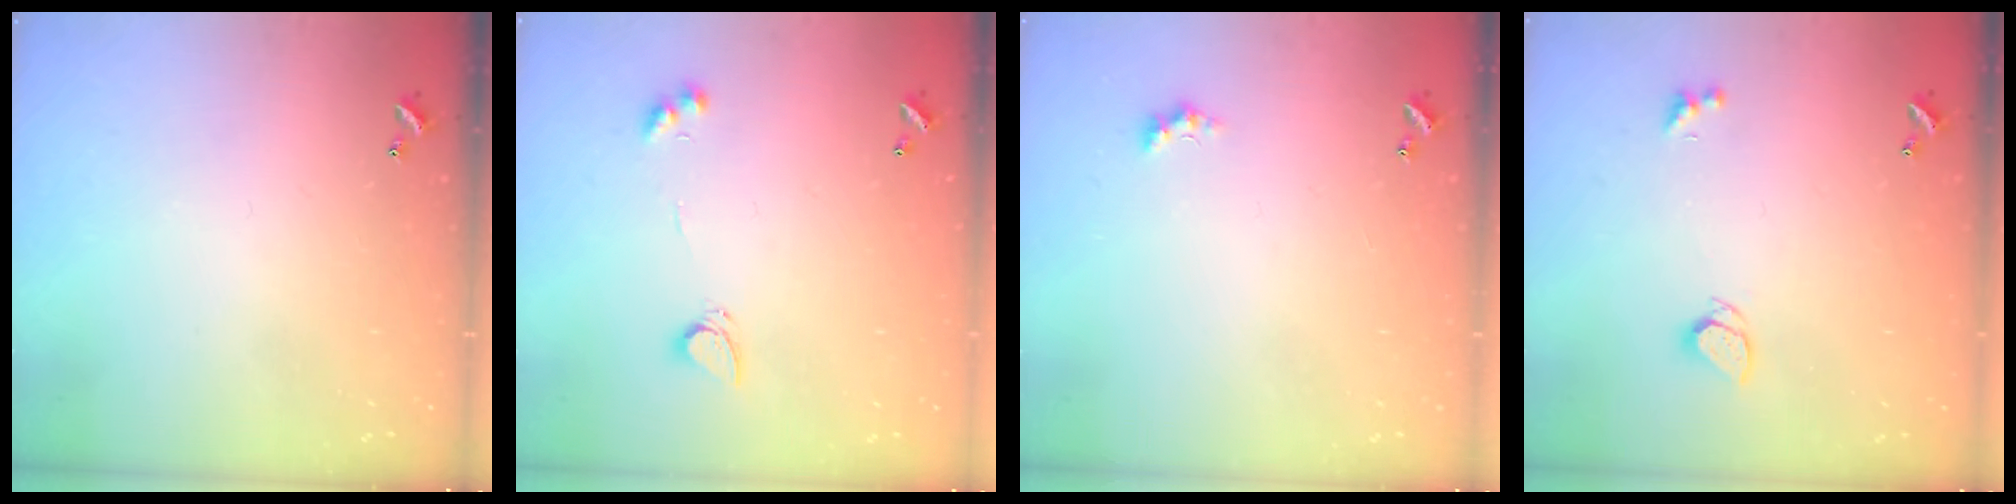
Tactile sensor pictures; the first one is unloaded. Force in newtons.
{"total": 3.1, "press": 3.1, "slide": 0.6}
{"total": 1.1, "press": 1.1, "slide": 0.4}
{"total": 2.4, "press": 2.3, "slide": 0.6}